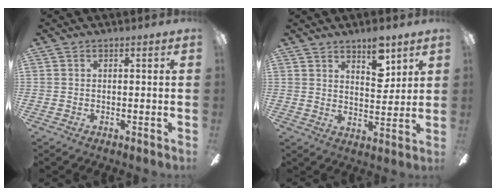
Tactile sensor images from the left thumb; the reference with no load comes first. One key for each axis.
{"total": 8.2, "fx": 5.7, "fy": 3.3, "fz": 4.8, "tx": -0.061, "ty": -0.028, "tz": 0.094}